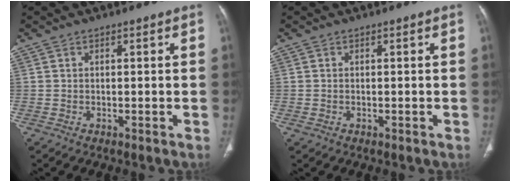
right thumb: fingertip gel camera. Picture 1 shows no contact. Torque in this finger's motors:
{"motor_torque": [0.18, -0.01, -0.04, -0.09, -0.02]}